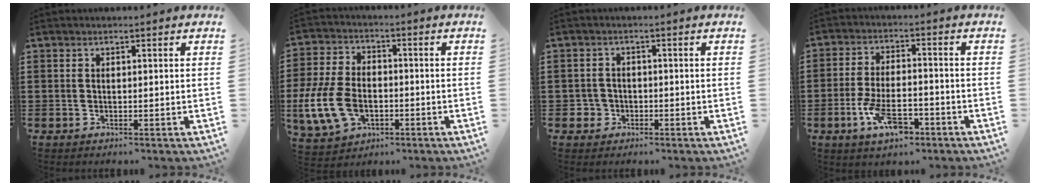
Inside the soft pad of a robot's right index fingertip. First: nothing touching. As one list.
[{"total": 10.3, "force": [-2.7, 6.6, 7.5], "torque": [-0.194, -0.002, -0.054]}, {"total": 2.0, "force": [-0.8, 1.9, 0.2], "torque": [-0.011, 0.002, -0.019]}, {"total": 7.8, "force": [-3.7, 3.3, 6.1], "torque": [-0.124, 0.003, -0.067]}]